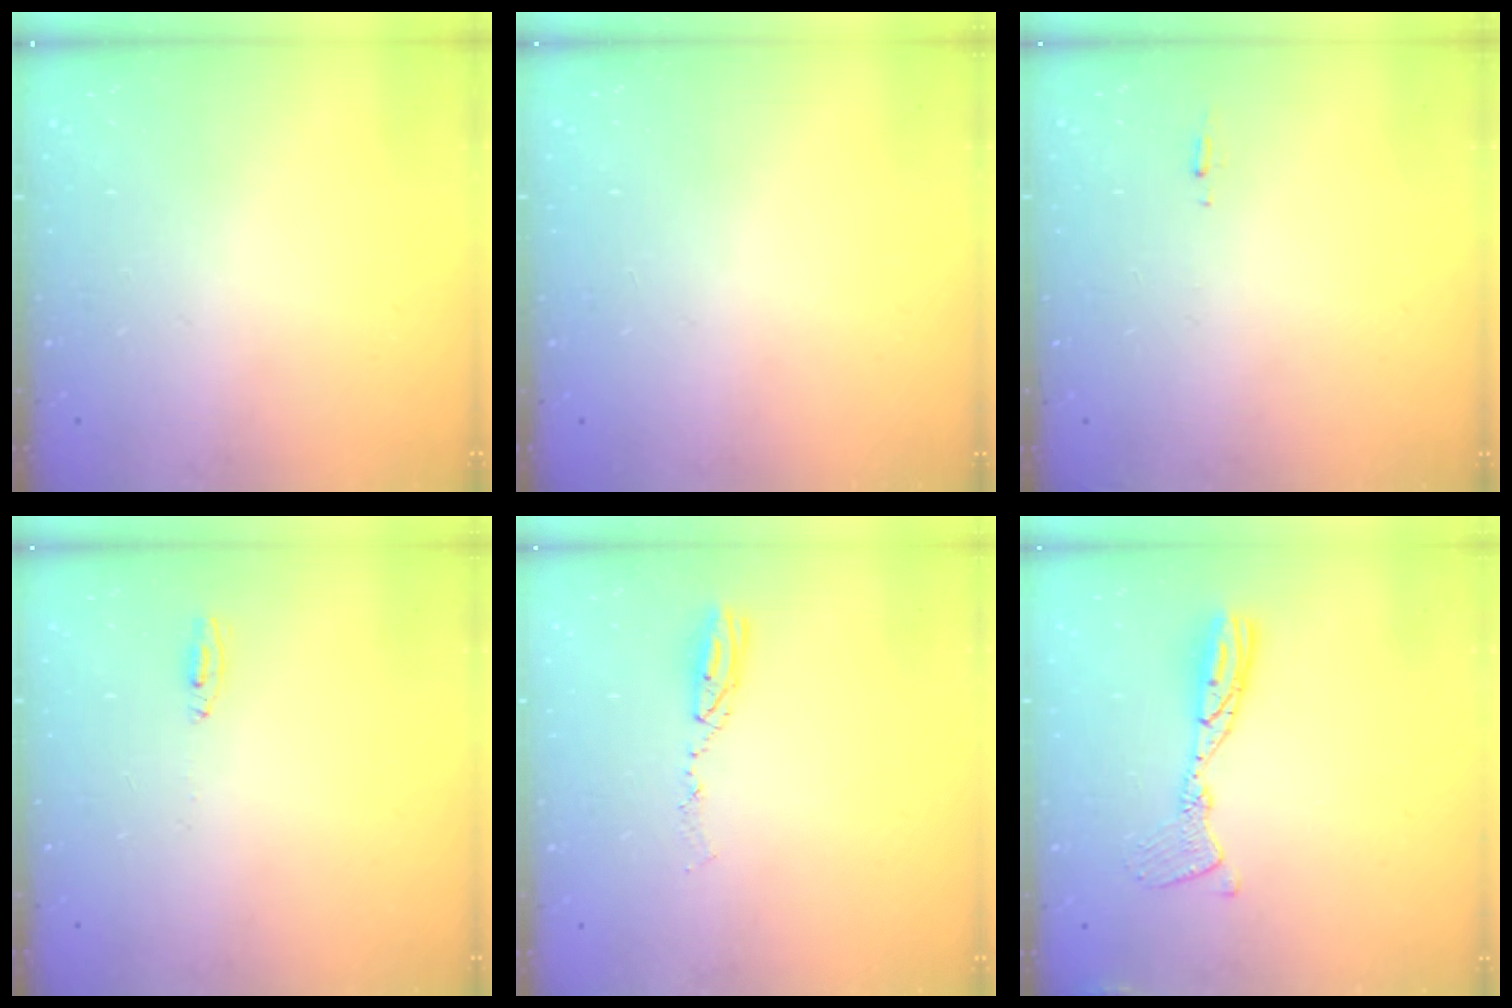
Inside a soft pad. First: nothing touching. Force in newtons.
{"total": 0.0}
{"total": 5.0, "press": 4.7, "slide": 1.8}
{"total": 4.2, "press": 2.6, "slide": 3.3}
{"total": 5.4, "press": 5.3, "slide": 0.6}
{"total": 10.8, "press": 10.8, "slide": 1.0}